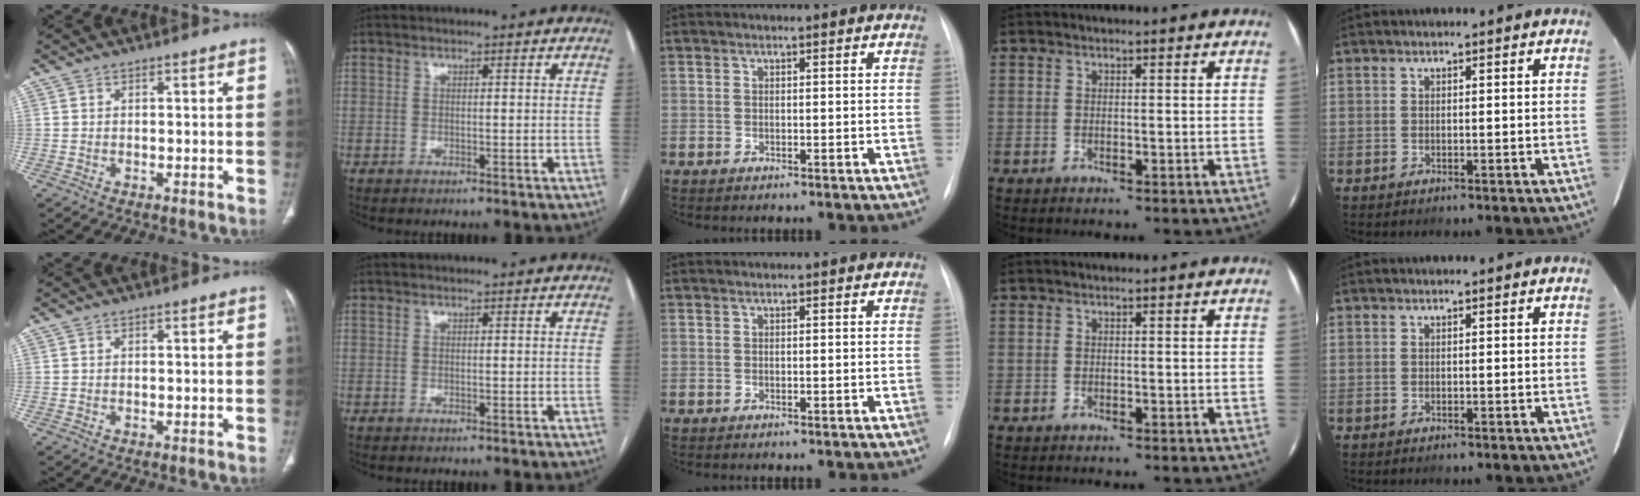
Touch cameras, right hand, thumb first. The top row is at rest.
{}